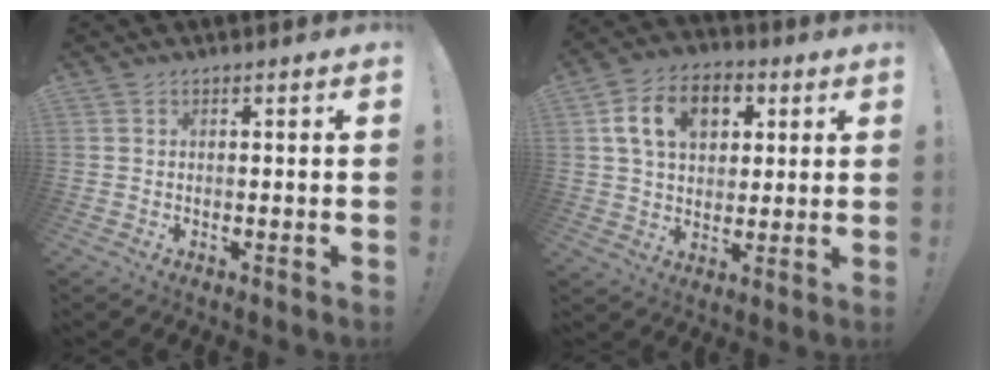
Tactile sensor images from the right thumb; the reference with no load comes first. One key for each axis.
{"total": 13.5, "fx": 4.7, "fy": 9.6, "fz": 8.3, "tx": -0.127, "ty": 0.000, "tz": 0.089}